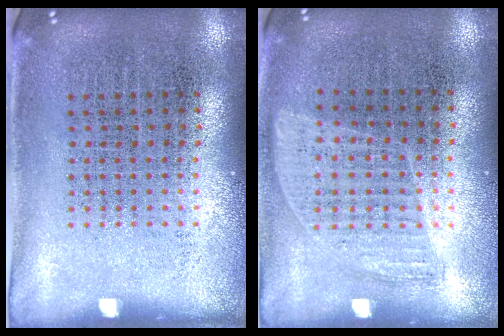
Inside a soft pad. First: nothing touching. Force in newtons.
{"total": 0.9, "press": 0.8, "slide": 0.4}